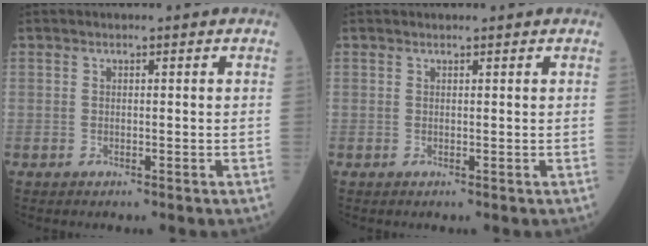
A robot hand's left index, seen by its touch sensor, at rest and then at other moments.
{"total": 0.9, "force": [0.9, 0.1, 0.2], "torque": [-0.007, 0.007, 0.015]}